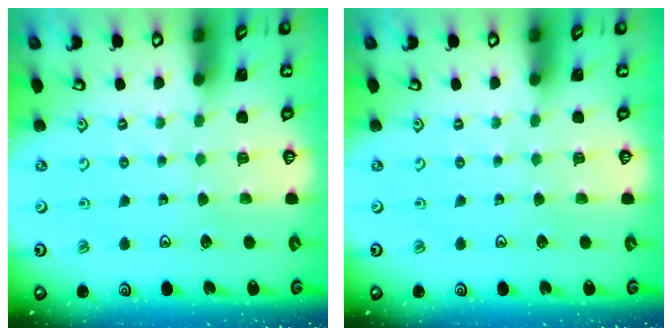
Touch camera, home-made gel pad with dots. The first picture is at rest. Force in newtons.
{"total": 0.0}